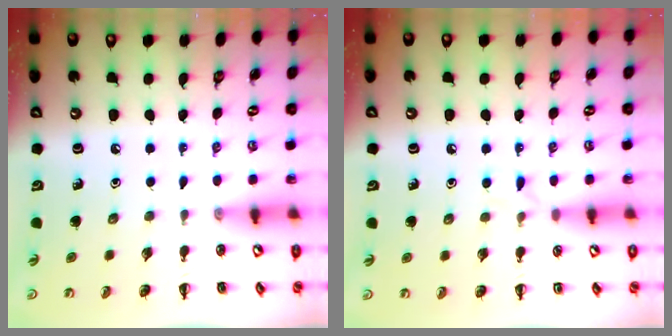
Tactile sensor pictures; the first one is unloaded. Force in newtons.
{"total": 3.9, "press": 3.6, "slide": 1.4}